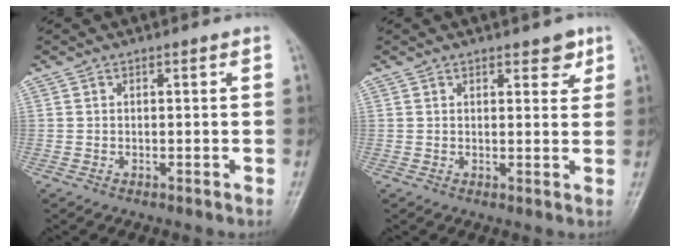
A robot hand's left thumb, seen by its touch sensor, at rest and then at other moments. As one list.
[{"total": 3.6, "force": [2.2, 1.7, 2.3], "torque": [-0.010, -0.010, 0.025]}]